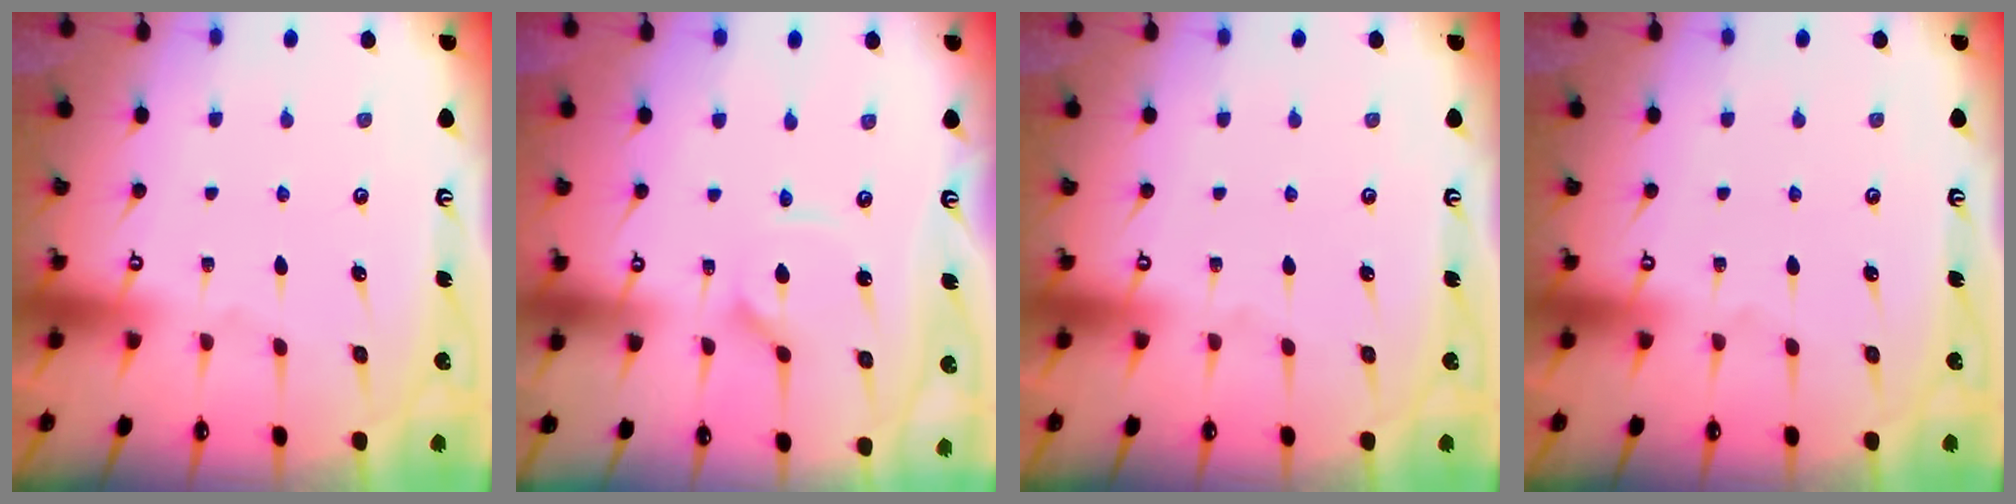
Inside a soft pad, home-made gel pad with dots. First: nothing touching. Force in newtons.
{"total": 3.1, "press": 3.1, "slide": 0.3}
{"total": 0.0}
{"total": 0.0}